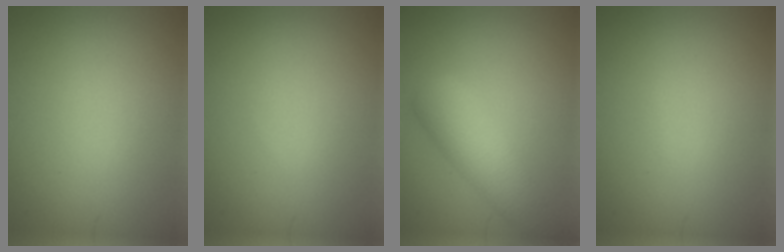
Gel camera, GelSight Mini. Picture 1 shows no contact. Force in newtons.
{"total": 0.0}
{"total": 5.8, "press": 5.8, "slide": 0.2}
{"total": 0.0}